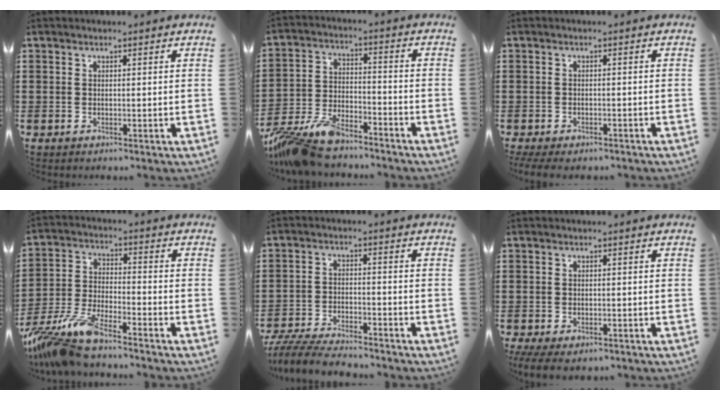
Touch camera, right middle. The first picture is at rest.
{"total": 8.9, "force": [-8.1, 2.2, 3.1], "torque": [-0.077, 0.011, -0.159]}
{"total": 1.4, "force": [-1.4, 0.3, 0.4], "torque": [-0.011, -0.001, -0.028]}
{"total": 9.2, "force": [-8.4, 0.4, 3.7], "torque": [-0.094, -0.006, -0.172]}
{"total": 6.0, "force": [-5.8, 0.6, 1.7], "torque": [-0.042, -0.001, -0.115]}
{"total": 1.6, "force": [-1.4, 0.4, 0.6], "torque": [-0.021, -0.003, -0.030]}